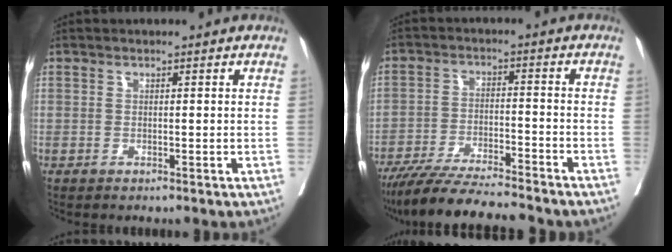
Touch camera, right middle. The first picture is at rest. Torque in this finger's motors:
{"motor_torque": [1.03, -1.11, 0.23, 0.10]}